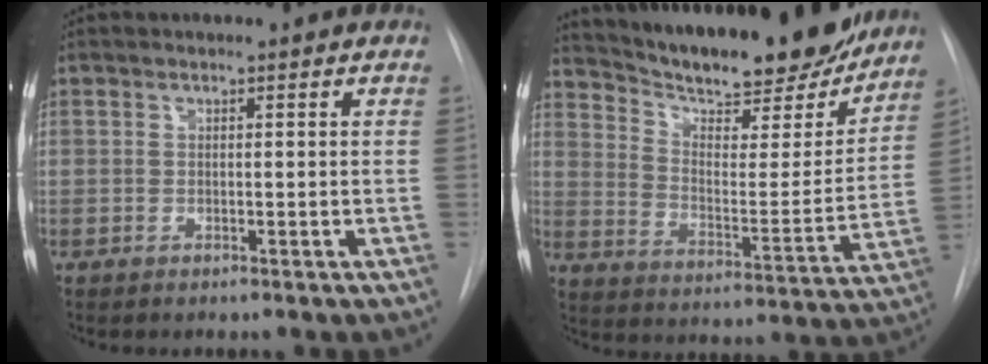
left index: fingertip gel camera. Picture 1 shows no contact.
{"total": 25.1, "force": [22.0, 5.0, 10.9], "torque": [-0.178, -0.031, 0.310]}